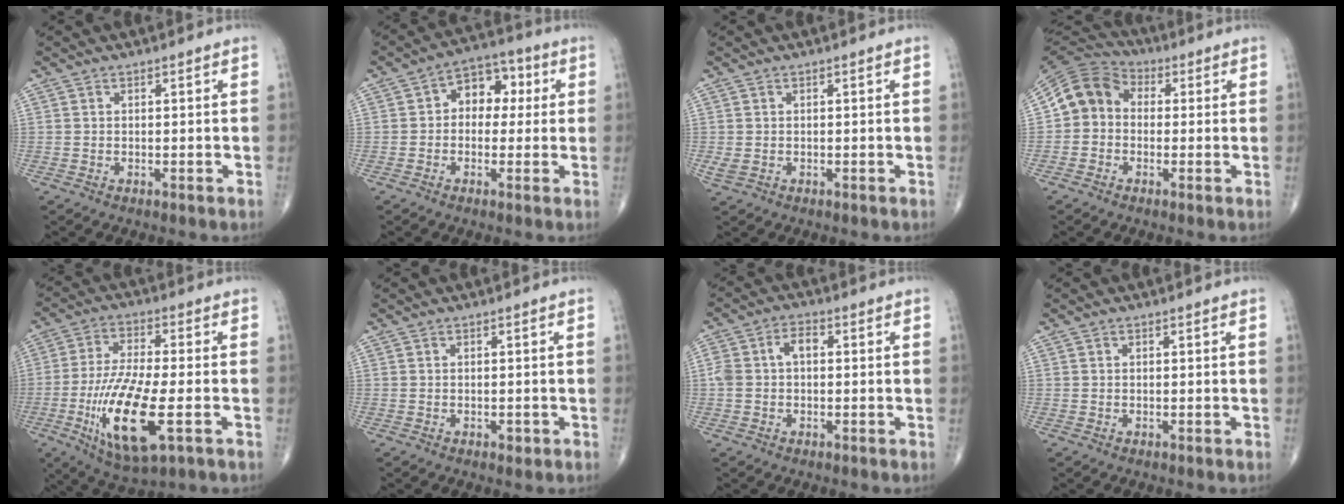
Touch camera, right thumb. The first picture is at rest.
{"total": 8.9, "force": [1.3, 6.5, 6.0], "torque": [-0.043, 0.027, 0.009]}
{"total": 1.7, "force": [-0.3, 1.3, 1.1], "torque": [-0.031, 0.001, -0.002]}
{"total": 9.3, "force": [-0.2, 8.0, 4.6], "torque": [-0.074, 0.029, -0.022]}
{"total": 16.9, "force": [-4.9, 5.1, 15.3], "torque": [-0.312, -0.002, -0.081]}
{"total": 1.2, "force": [-0.5, 0.7, 0.7], "torque": [-0.008, -0.001, -0.007]}
{"total": 5.5, "force": [0.3, 3.5, 4.2], "torque": [-0.090, 0.027, 0.004]}
{"total": 0.0}